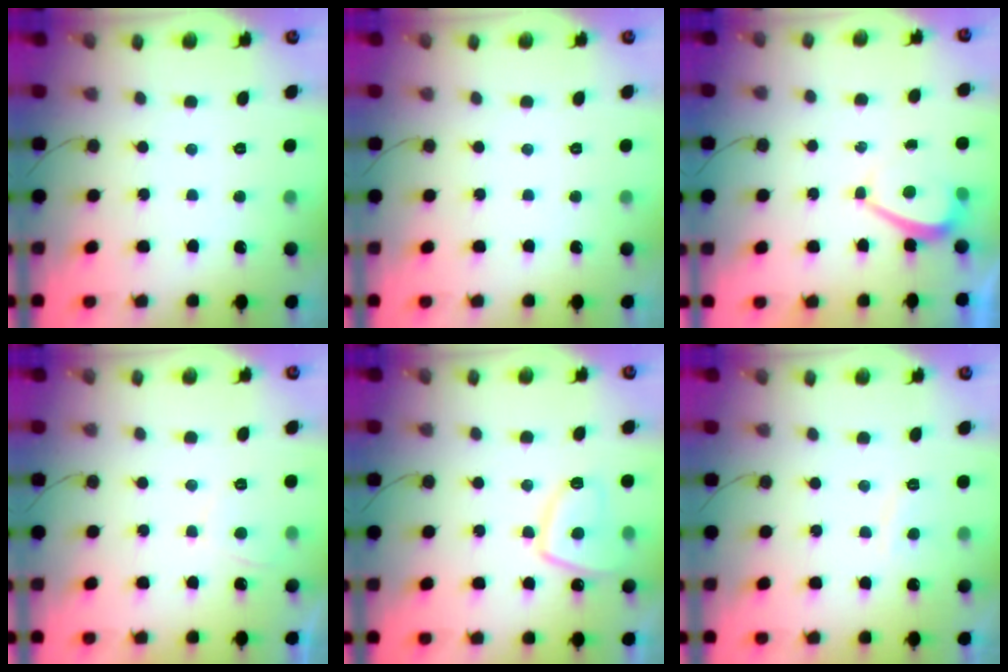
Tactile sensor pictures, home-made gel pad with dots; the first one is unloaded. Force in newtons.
{"total": 0.0}
{"total": 2.0, "press": 1.9, "slide": 0.6}
{"total": 2.3, "press": 2.2, "slide": 0.7}
{"total": 10.0, "press": 9.9, "slide": 1.1}
{"total": 3.0, "press": 2.9, "slide": 0.8}